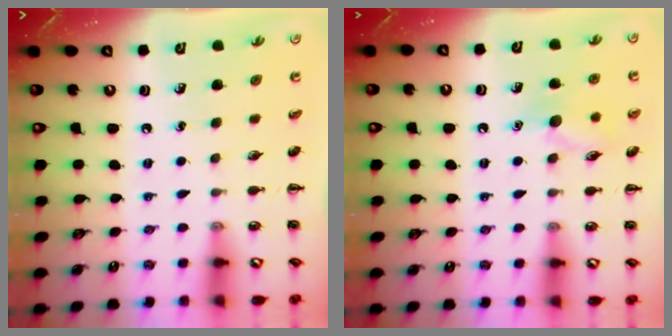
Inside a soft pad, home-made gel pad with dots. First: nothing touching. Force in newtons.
{"total": 8.8, "press": 8.7, "slide": 1.4}